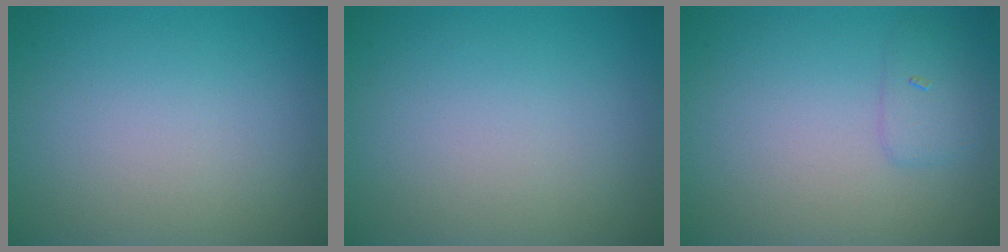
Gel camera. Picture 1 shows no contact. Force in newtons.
{"total": 0.0}
{"total": 1.6, "press": 1.6, "slide": 0.0}